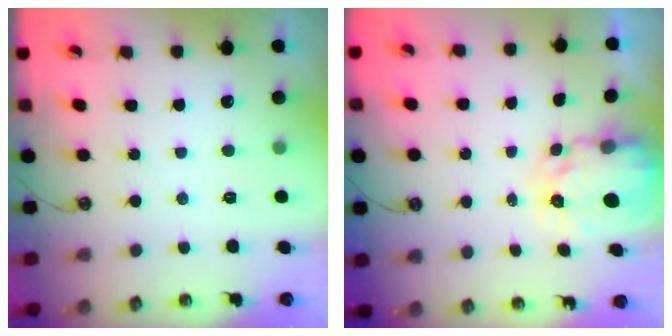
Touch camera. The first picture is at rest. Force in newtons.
{"total": 4.6, "press": 4.5, "slide": 0.4}